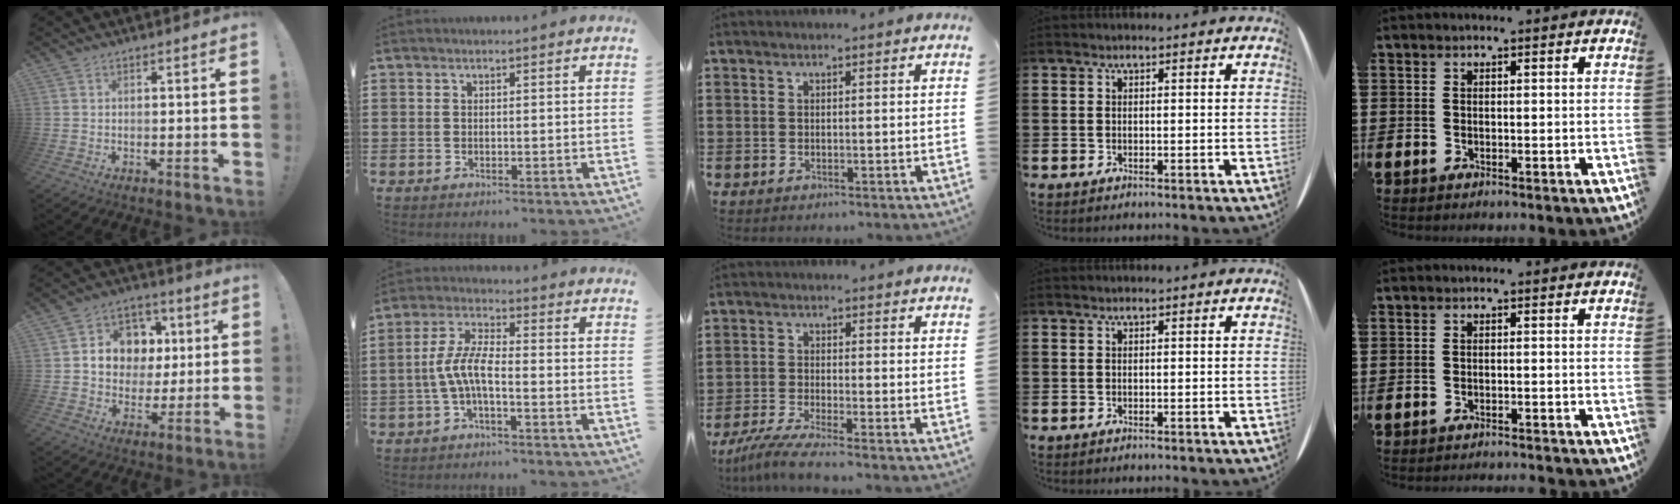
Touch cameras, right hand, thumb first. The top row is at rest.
{"thumb": {"total": 12.2, "force": [2.0, 10.9, 5.1], "torque": [-0.065, -0.004, 0.052]}, "index": {"total": 6.0, "force": [-1.9, 1.6, 5.4], "torque": [-0.130, -0.009, -0.042]}, "middle": {"total": 4.0, "force": [-3.3, -0.3, 2.1], "torque": [-0.059, -0.019, -0.069]}, "little": {"total": 1.0, "force": [-0.9, -0.2, 0.0], "torque": [0.000, 0.001, -0.020]}}